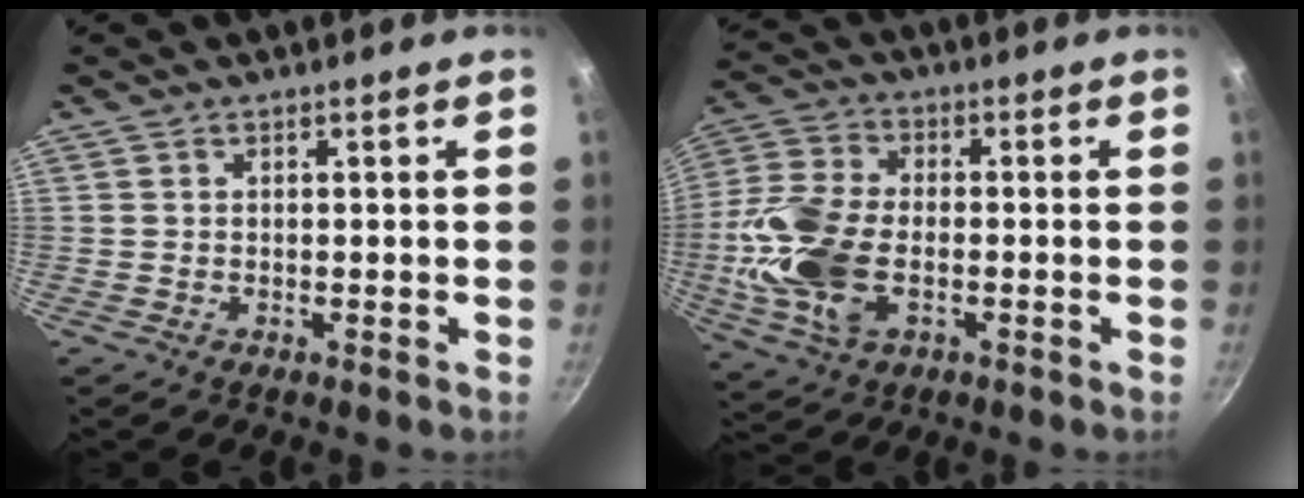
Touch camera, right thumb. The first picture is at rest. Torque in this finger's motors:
{"motor_torque": [1.71, 2.55, 1.72, -0.65, 0.24]}